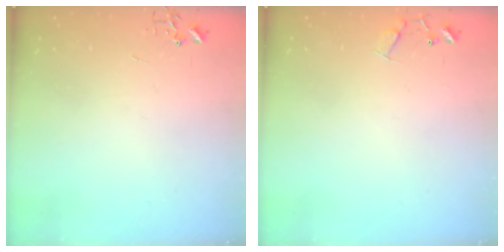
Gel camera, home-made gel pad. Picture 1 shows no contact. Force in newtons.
{"total": 8.1, "press": 8.1, "slide": 0.5}